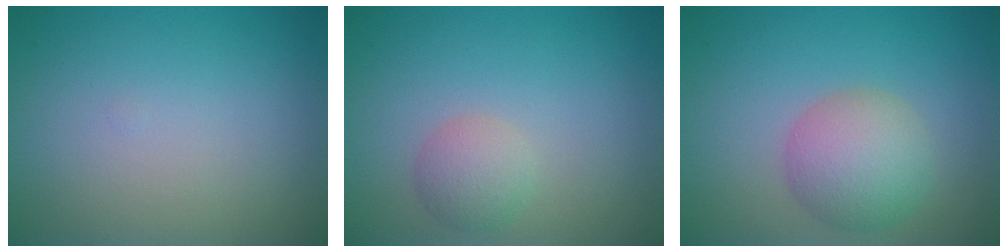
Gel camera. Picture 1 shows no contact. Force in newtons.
{"total": 2.2, "press": 2.2, "slide": 0.1}
{"total": 4.7, "press": 4.7, "slide": 0.1}